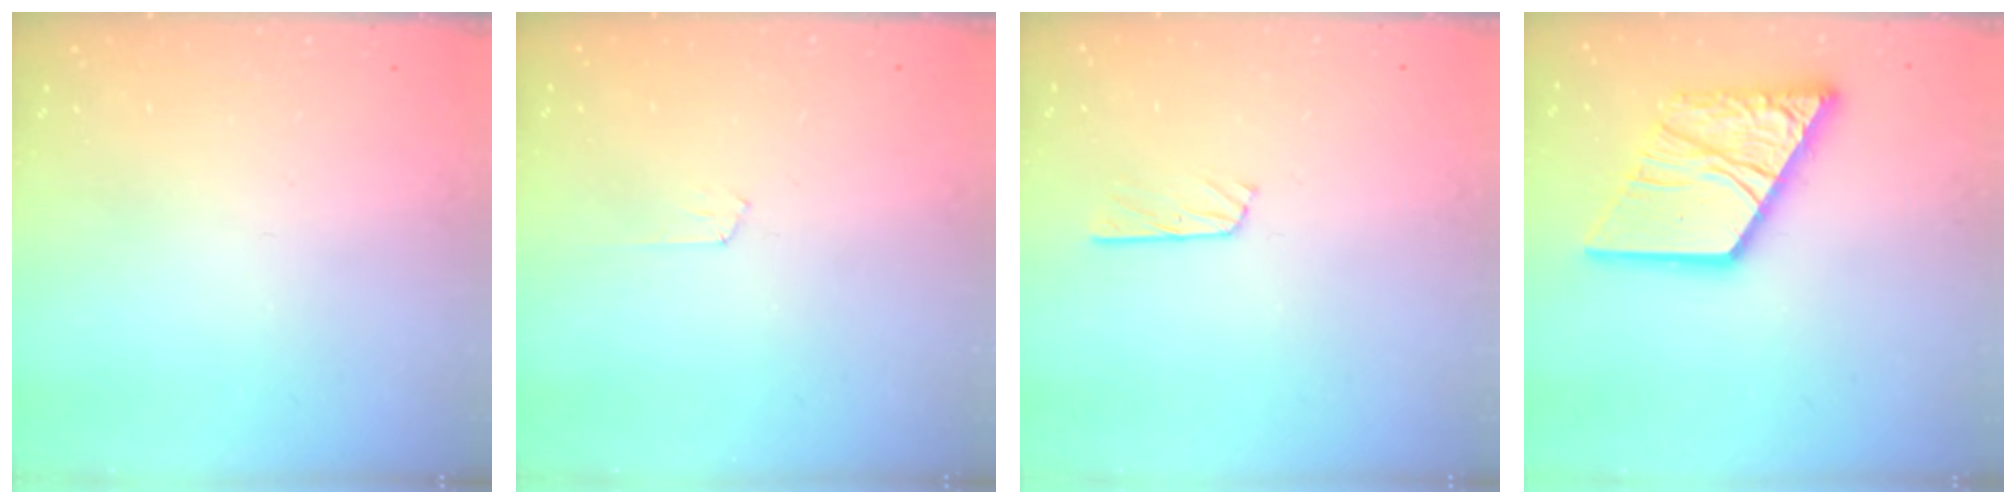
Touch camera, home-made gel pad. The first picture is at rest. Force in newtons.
{"total": 3.5, "press": 3.4, "slide": 0.4}
{"total": 4.5, "press": 4.5, "slide": 0.4}
{"total": 18.0, "press": 17.9, "slide": 2.1}